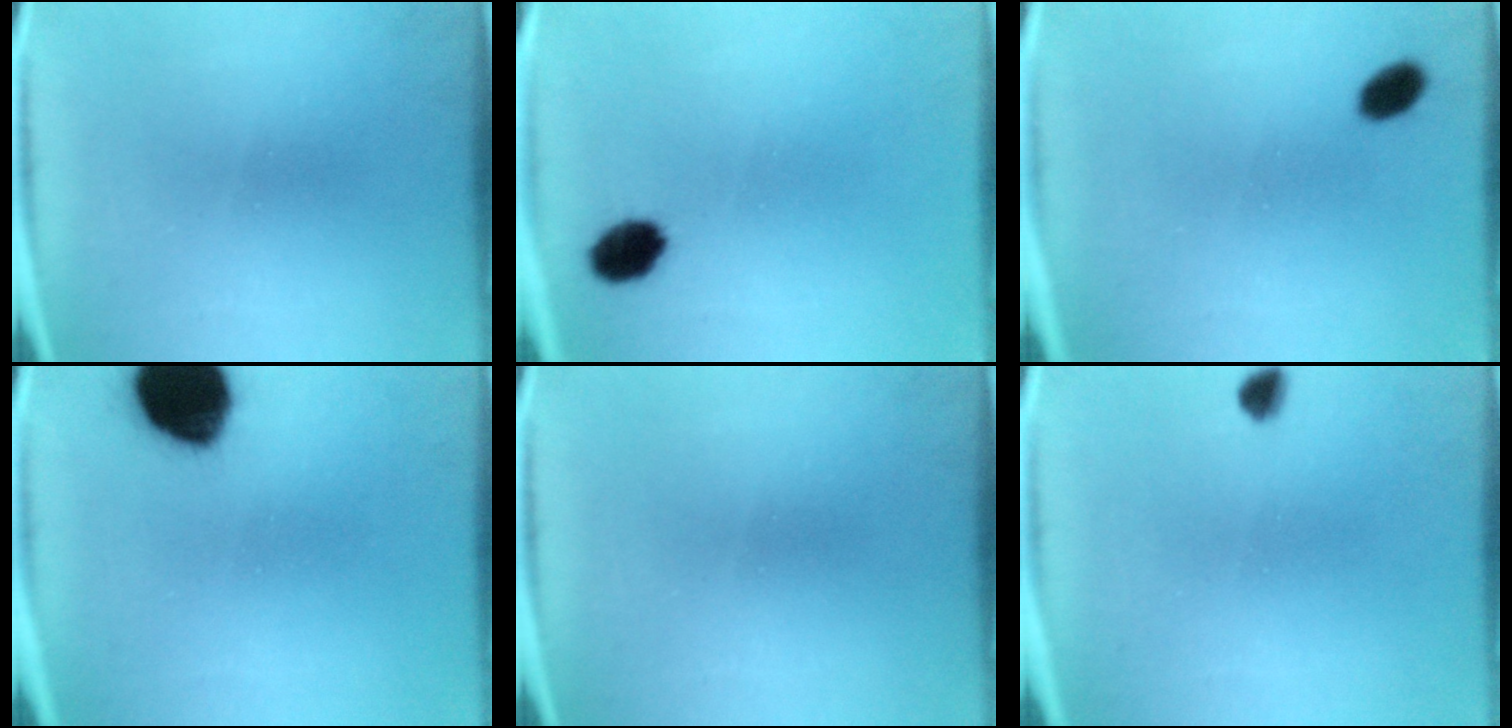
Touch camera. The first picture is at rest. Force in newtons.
{"total": 4.1}
{"total": 3.4}
{"total": 18.2}
{"total": 0.0}
{"total": 2.4}